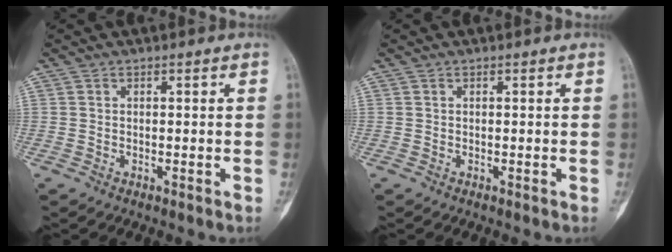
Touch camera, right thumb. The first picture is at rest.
{"total": 0.0}